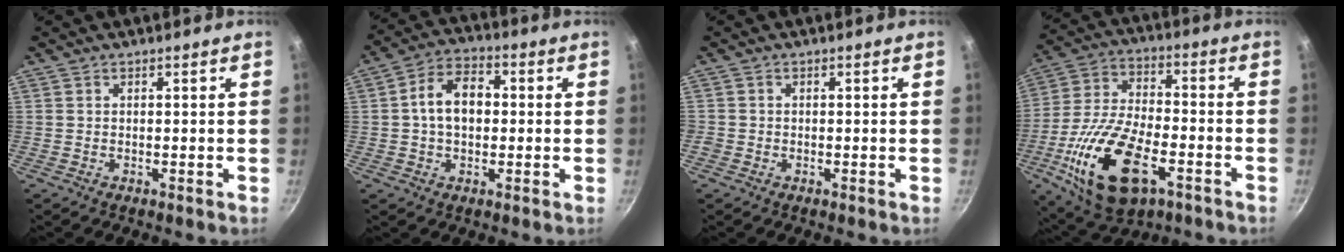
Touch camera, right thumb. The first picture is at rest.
{"total": 9.2, "force": [0.4, 6.3, 6.8], "torque": [-0.089, 0.025, -0.005]}
{"total": 0.8, "force": [-0.4, 0.6, 0.2], "torque": [-0.008, 0.002, -0.007]}
{"total": 21.1, "force": [-8.0, 10.4, 16.5], "torque": [-0.320, 0.018, -0.146]}